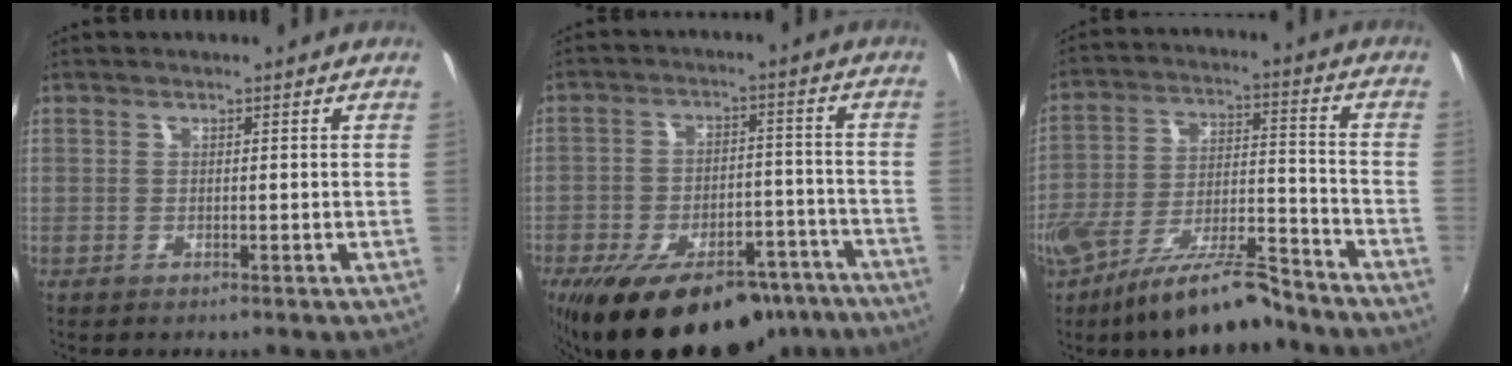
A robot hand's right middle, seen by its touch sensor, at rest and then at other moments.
{"total": 22.5, "force": [-16.5, 10.0, 11.6], "torque": [-0.203, -0.001, -0.219]}
{"total": 15.4, "force": [-11.6, 3.7, 9.4], "torque": [-0.180, -0.018, -0.195]}